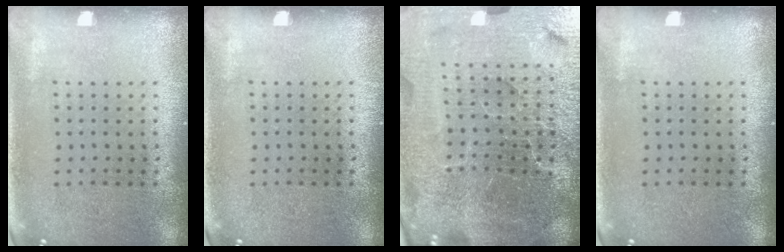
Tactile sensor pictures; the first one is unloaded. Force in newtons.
{"total": 0.0}
{"total": 7.1, "press": 6.1, "slide": 3.6}
{"total": 0.0}